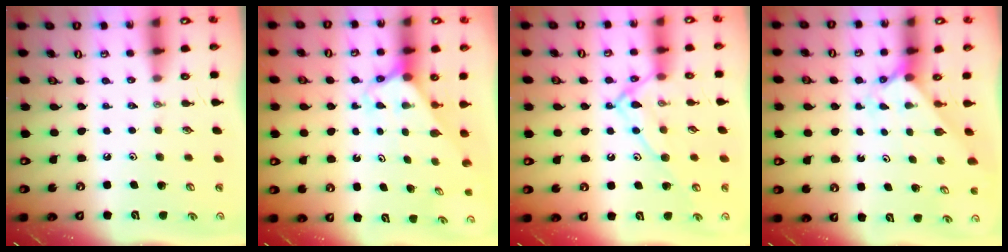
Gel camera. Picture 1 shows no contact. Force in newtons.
{"total": 2.6, "press": 2.6, "slide": 0.2}
{"total": 13.0, "press": 13.0, "slide": 0.6}
{"total": 2.0, "press": 2.0, "slide": 0.2}